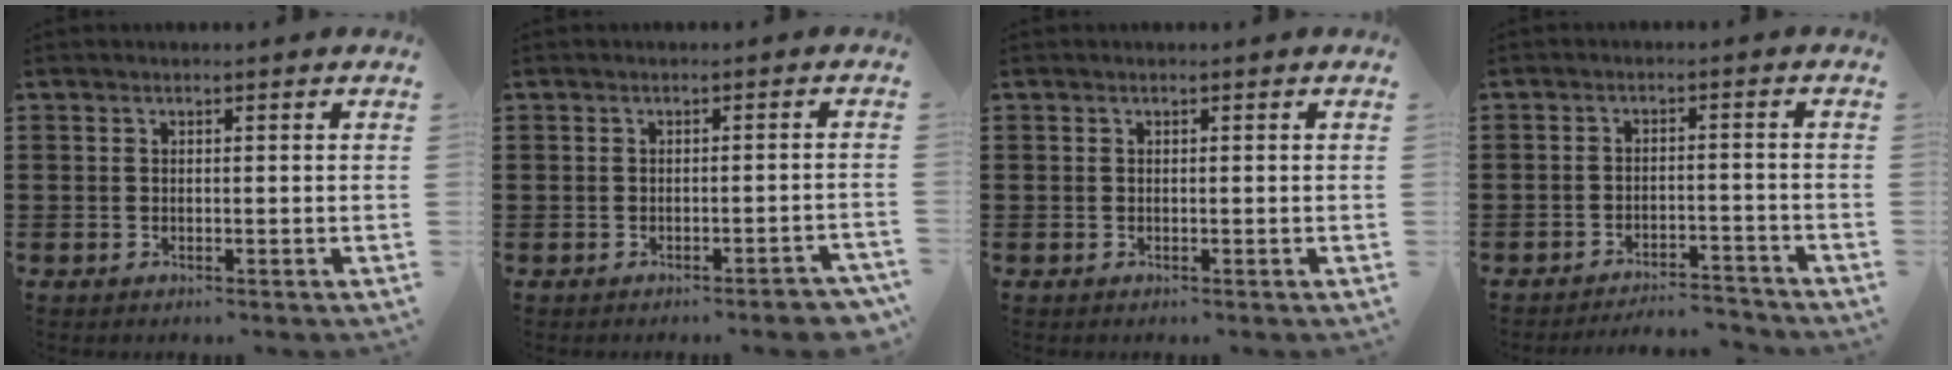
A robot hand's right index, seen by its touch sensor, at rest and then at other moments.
{"total": 2.0, "force": [-1.8, 0.2, 0.7], "torque": [-0.014, 0.001, -0.038]}
{"total": 0.0}
{"total": 3.5, "force": [-3.5, 0.1, 0.5], "torque": [-0.014, 0.002, -0.074]}